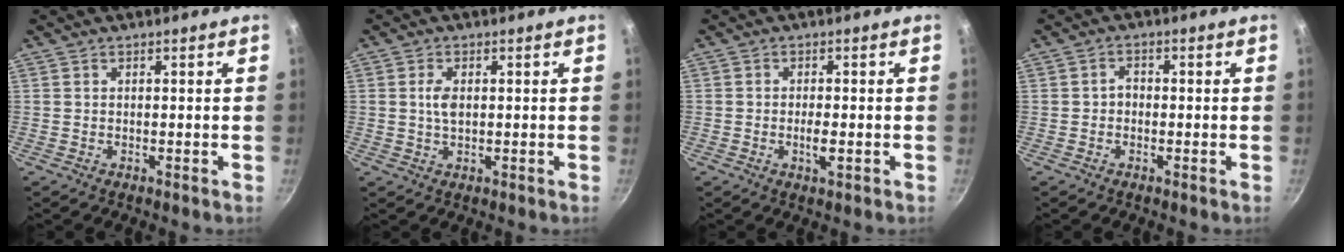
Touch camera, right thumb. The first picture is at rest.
{"total": 3.0, "force": [0.4, 1.6, 2.5], "torque": [-0.048, -0.002, 0.007]}
{"total": 2.7, "force": [-0.7, 1.0, 2.4], "torque": [-0.042, 0.000, -0.012]}
{"total": 1.9, "force": [-0.5, 1.5, 1.0], "torque": [-0.003, 0.008, -0.014]}